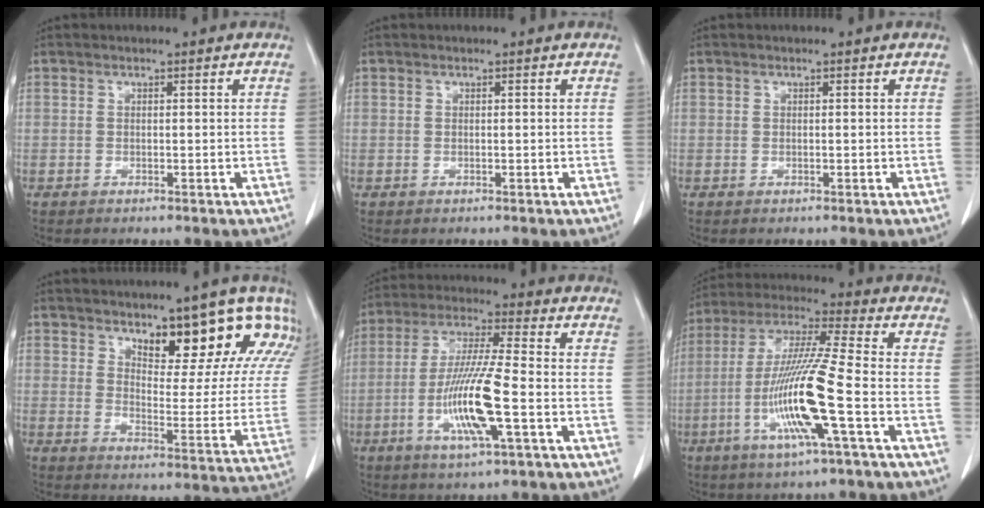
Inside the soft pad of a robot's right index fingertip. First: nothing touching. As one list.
[{"total": 0.0}, {"total": 0.0}, {"total": 18.7, "force": [13.5, 6.7, 11.1], "torque": [-0.128, -0.022, 0.169]}, {"total": 13.3, "force": [-3.7, 1.0, 12.7], "torque": [-0.257, -0.012, -0.072]}, {"total": 15.7, "force": [-4.8, -0.2, 14.9], "torque": [-0.307, -0.013, -0.097]}]